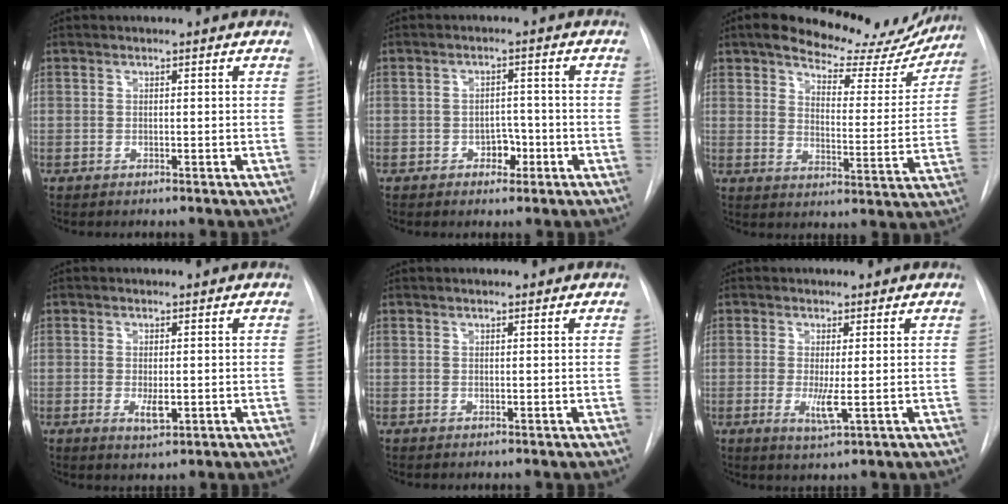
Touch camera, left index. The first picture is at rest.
{"total": 3.1, "force": [-1.4, 2.1, 1.8], "torque": [-0.017, 0.007, -0.018]}
{"total": 18.4, "force": [15.8, 6.2, 6.9], "torque": [-0.085, -0.014, 0.196]}
{"total": 2.6, "force": [-0.5, 1.0, 2.4], "torque": [-0.043, -0.006, -0.003]}
{"total": 0.9, "force": [0.7, 0.2, 0.5], "torque": [-0.011, 0.008, 0.010]}
{"total": 3.3, "force": [-0.3, 0.3, 3.3], "torque": [-0.063, -0.010, -0.001]}